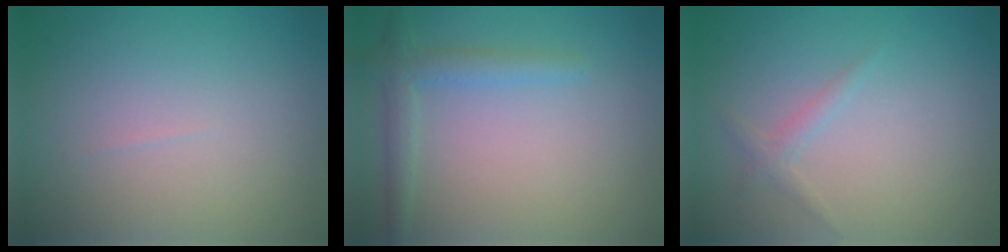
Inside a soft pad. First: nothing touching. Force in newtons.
{"total": 2.3, "press": 2.3, "slide": 0.2}
{"total": 1.1, "press": 1.1, "slide": 0.1}